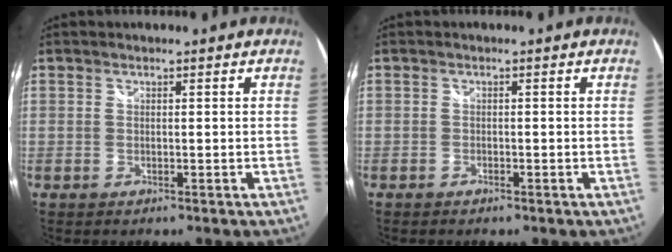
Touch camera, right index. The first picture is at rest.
{"total": 1.4, "force": [-1.2, 0.7, 0.3], "torque": [-0.009, -0.005, -0.020]}